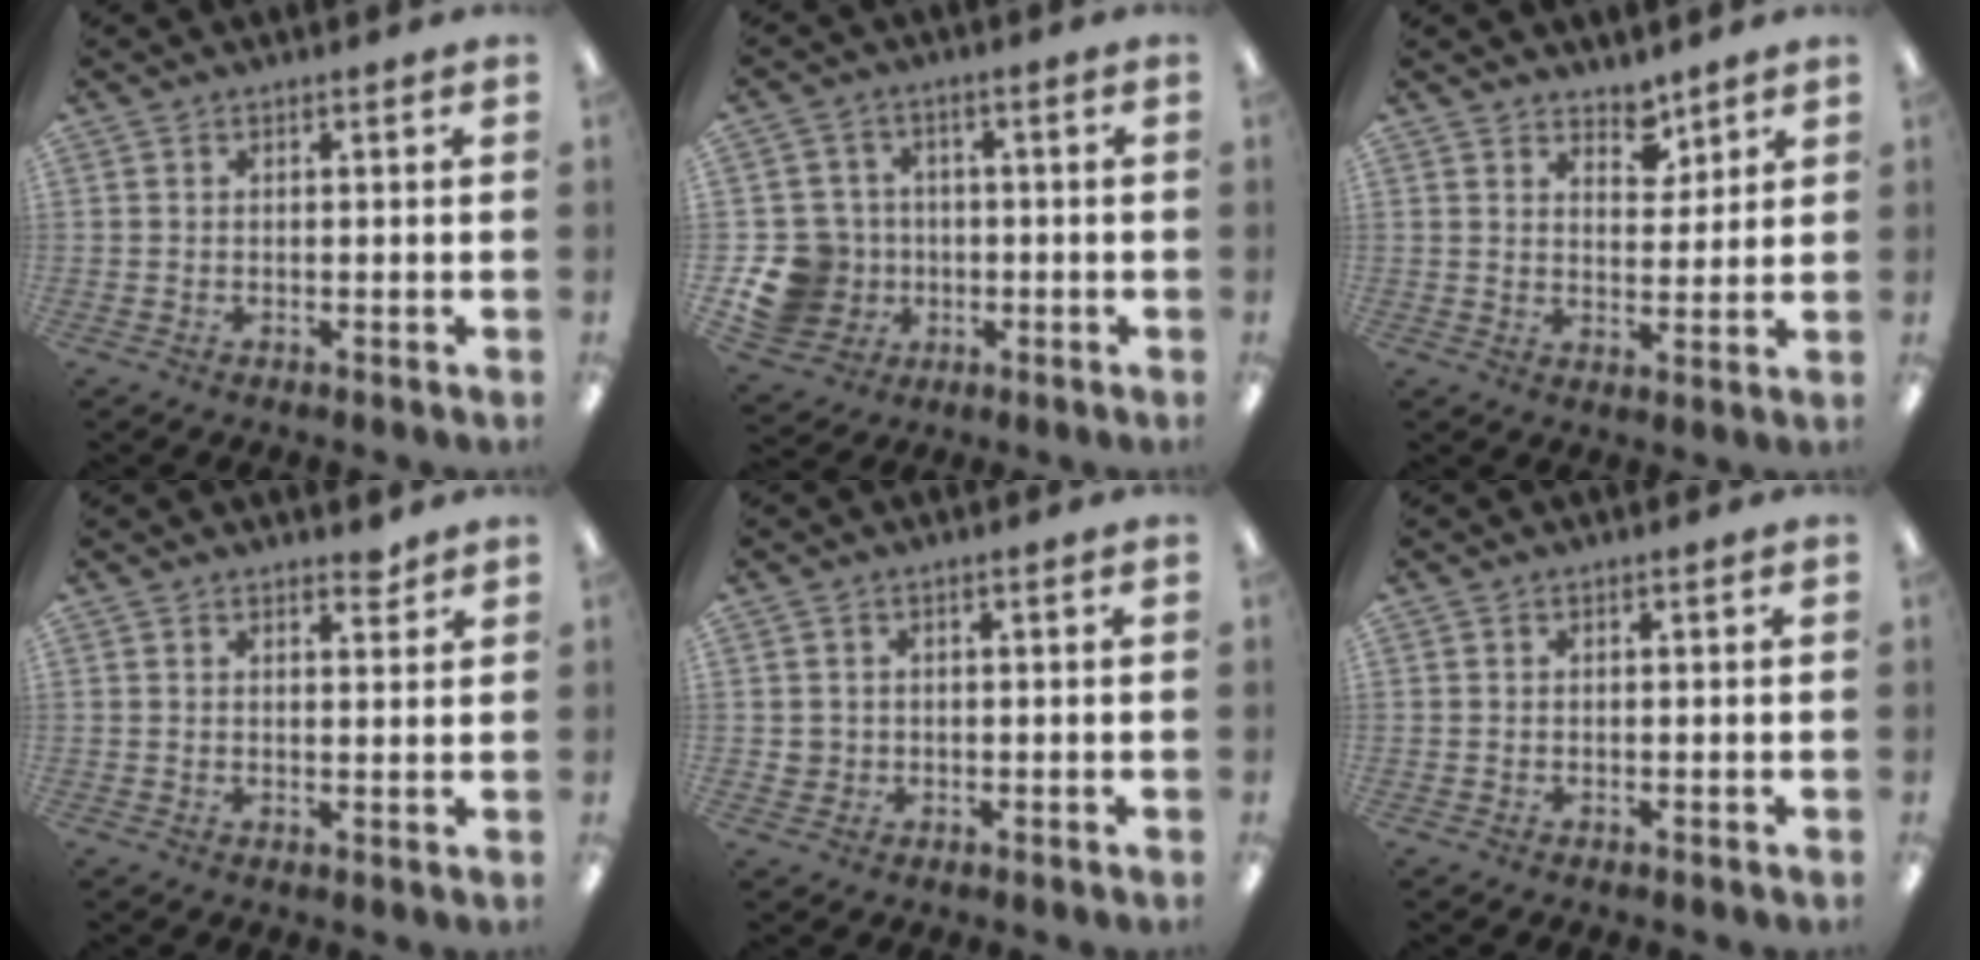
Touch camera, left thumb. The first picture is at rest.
{"total": 11.6, "force": [-2.7, 10.7, 3.4], "torque": [-0.089, 0.027, -0.038]}
{"total": 5.2, "force": [4.5, 2.4, 1.1], "torque": [-0.003, -0.032, 0.079]}
{"total": 2.6, "force": [2.3, 0.9, 0.9], "torque": [0.005, -0.015, 0.037]}
{"total": 2.1, "force": [0.0, 2.1, 0.4], "torque": [-0.010, 0.004, -0.002]}
{"total": 0.0}